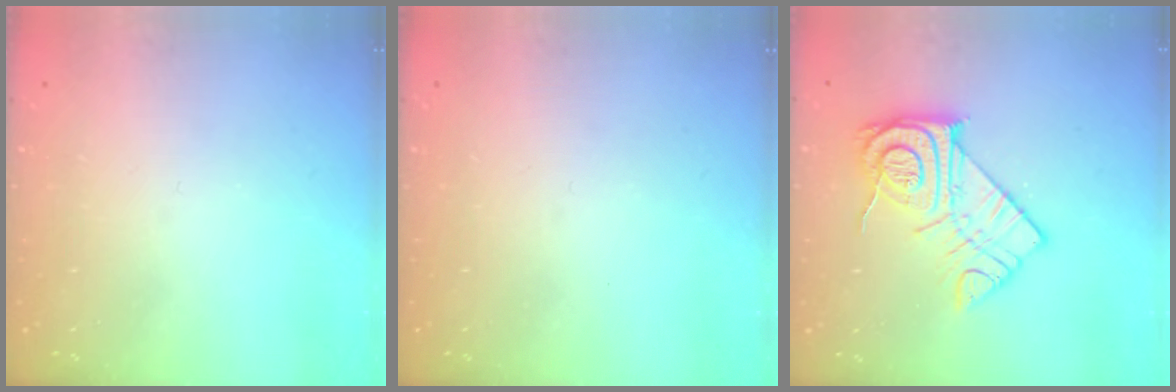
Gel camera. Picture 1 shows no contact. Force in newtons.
{"total": 0.0}
{"total": 14.9, "press": 14.8, "slide": 1.2}